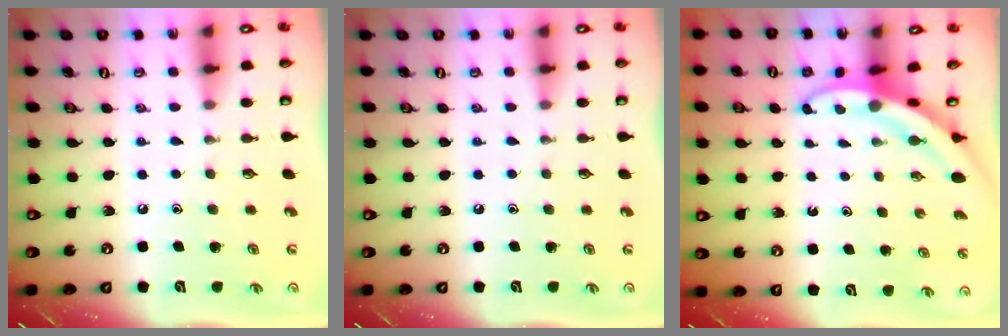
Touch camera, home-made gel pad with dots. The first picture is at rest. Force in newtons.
{"total": 0.0}
{"total": 3.1, "press": 3.1, "slide": 0.3}